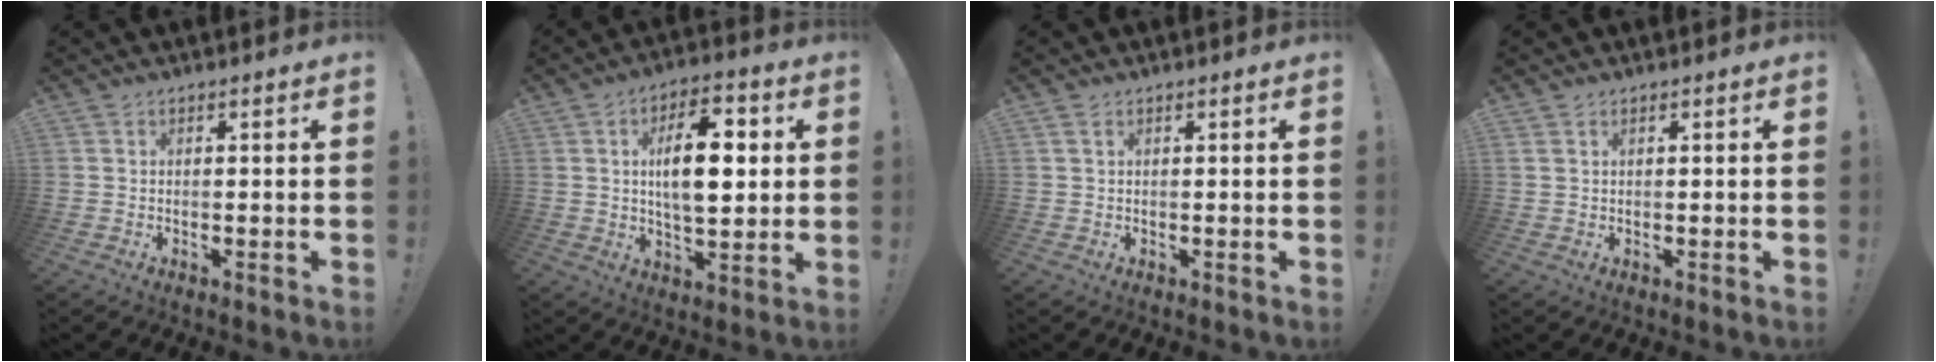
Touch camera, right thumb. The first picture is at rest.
{"total": 14.6, "force": [2.4, 7.0, 12.6], "torque": [-0.188, 0.002, 0.037]}
{"total": 1.2, "force": [0.6, 0.5, 0.9], "torque": [-0.021, 0.003, 0.013]}
{"total": 1.0, "force": [0.7, 0.6, 0.5], "torque": [-0.014, 0.002, 0.013]}